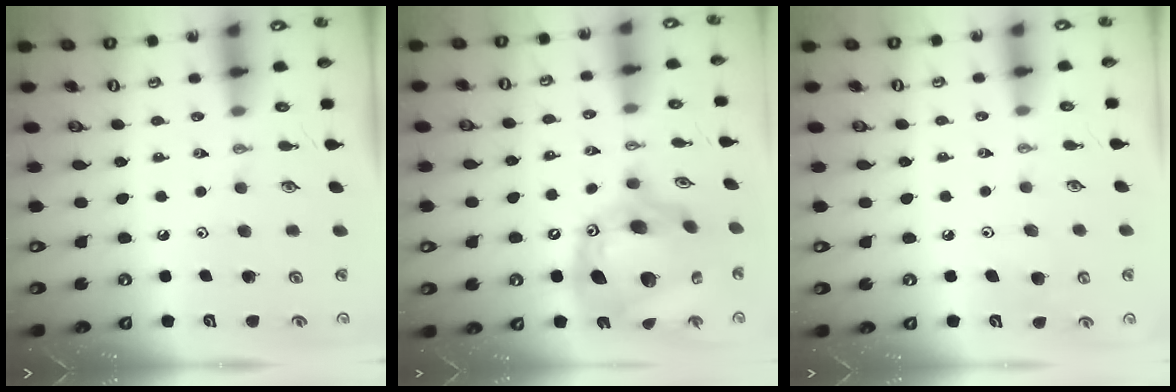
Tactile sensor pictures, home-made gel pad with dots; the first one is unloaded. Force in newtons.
{"total": 24.0, "press": 23.8, "slide": 2.6}
{"total": 7.3, "press": 7.2, "slide": 1.4}